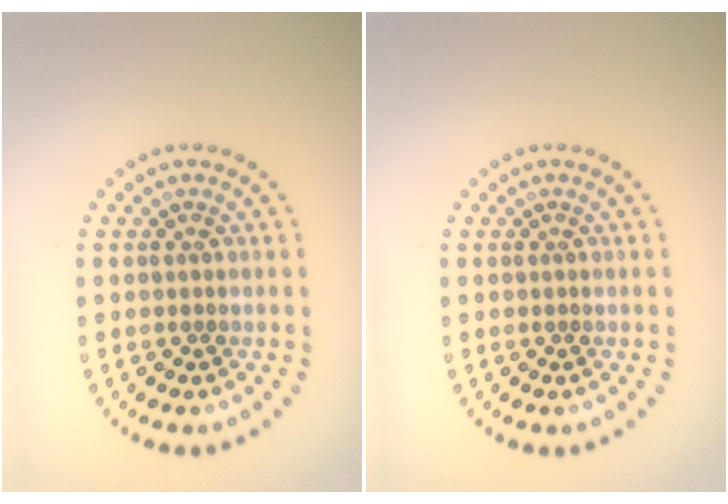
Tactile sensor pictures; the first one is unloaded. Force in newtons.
{"total": 0.0}